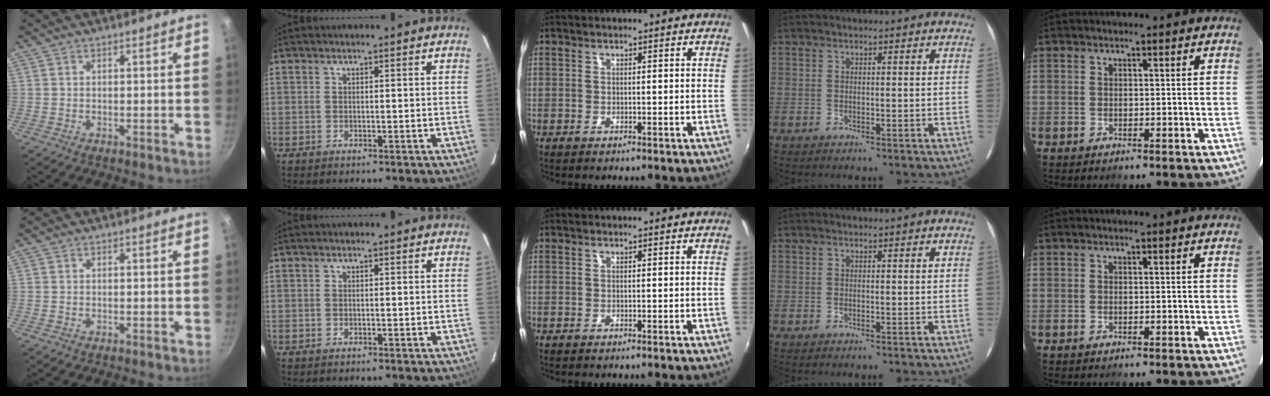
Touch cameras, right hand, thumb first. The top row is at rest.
{}